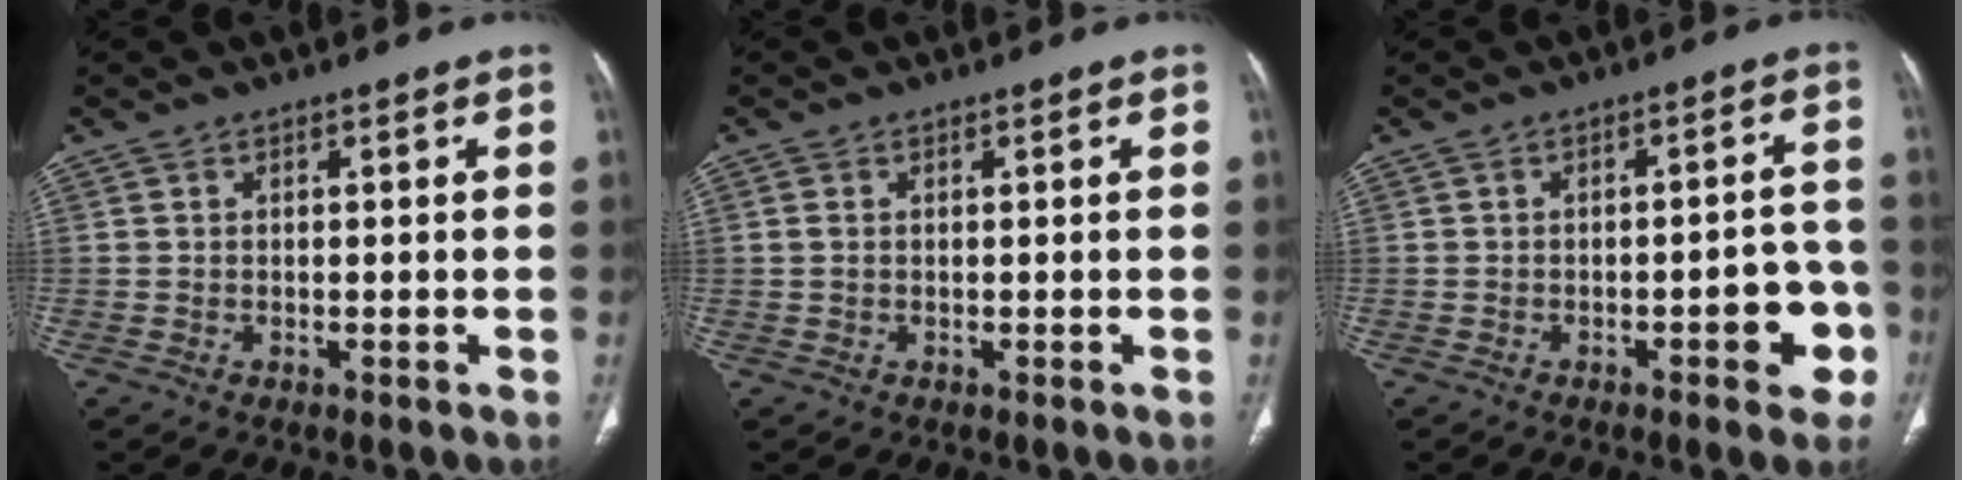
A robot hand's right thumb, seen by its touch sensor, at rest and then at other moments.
{"total": 1.0, "force": [0.2, 0.6, 0.7], "torque": [-0.022, 0.004, 0.005]}
{"total": 7.7, "force": [-3.2, 3.0, 6.4], "torque": [-0.054, 0.028, -0.037]}